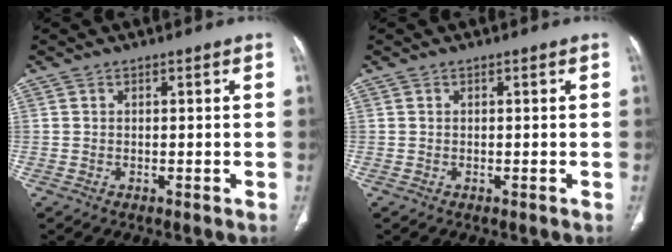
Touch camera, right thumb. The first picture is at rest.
{"total": 0.0}